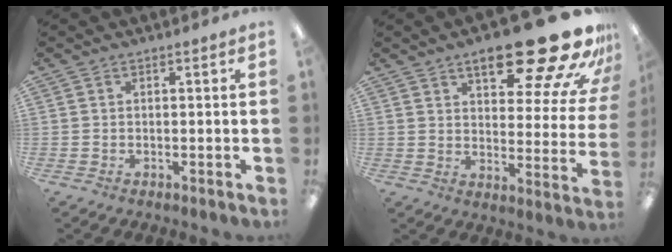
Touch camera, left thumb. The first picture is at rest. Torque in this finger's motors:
{"motor_torque": [1.84, 1.49, 1.18, -1.13, 0.11]}